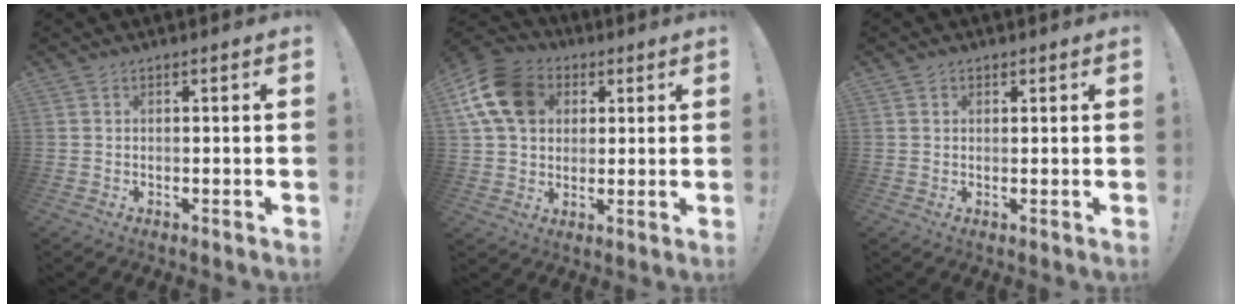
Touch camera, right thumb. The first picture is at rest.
{"total": 15.5, "force": [4.9, 12.0, 8.4], "torque": [-0.146, -0.008, 0.101]}
{"total": 1.0, "force": [0.6, 0.8, 0.2], "torque": [0.008, -0.004, 0.008]}